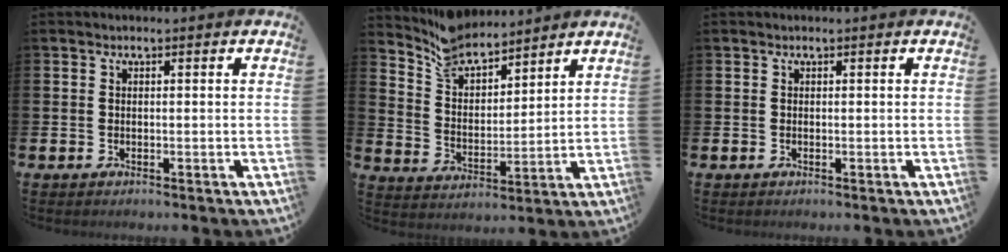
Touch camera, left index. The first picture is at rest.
{"total": 7.0, "force": [6.6, 2.0, 1.1], "torque": [-0.062, -0.041, 0.122]}
{"total": 0.0}